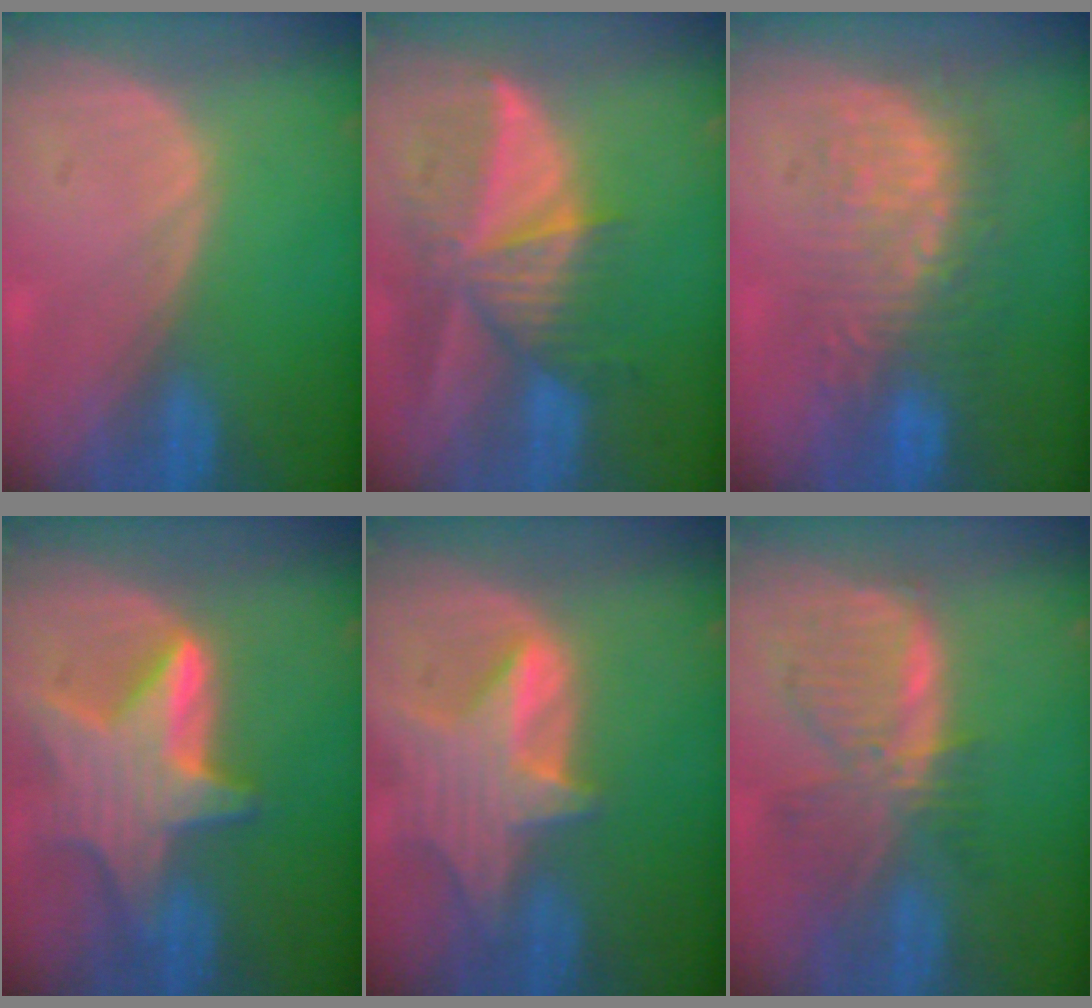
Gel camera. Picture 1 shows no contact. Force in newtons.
{"total": 9.8, "press": 8.6, "slide": 4.7}
{"total": 8.7, "press": 8.6, "slide": 1.3}
{"total": 9.5, "press": 9.5, "slide": 0.7}
{"total": 7.9, "press": 7.2, "slide": 3.2}
{"total": 8.4, "press": 7.3, "slide": 4.0}